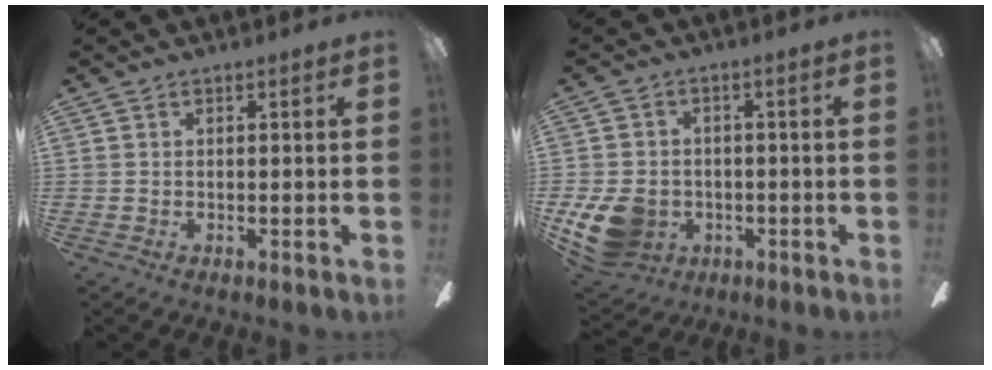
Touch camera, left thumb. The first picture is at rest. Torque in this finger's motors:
{"motor_torque": [1.17, 1.27, 0.35, -0.30, 0.10]}